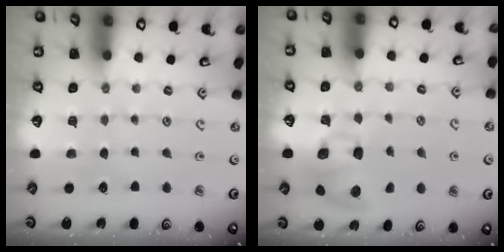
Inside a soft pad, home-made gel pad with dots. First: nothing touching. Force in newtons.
{"total": 9.2, "press": 9.1, "slide": 1.4}